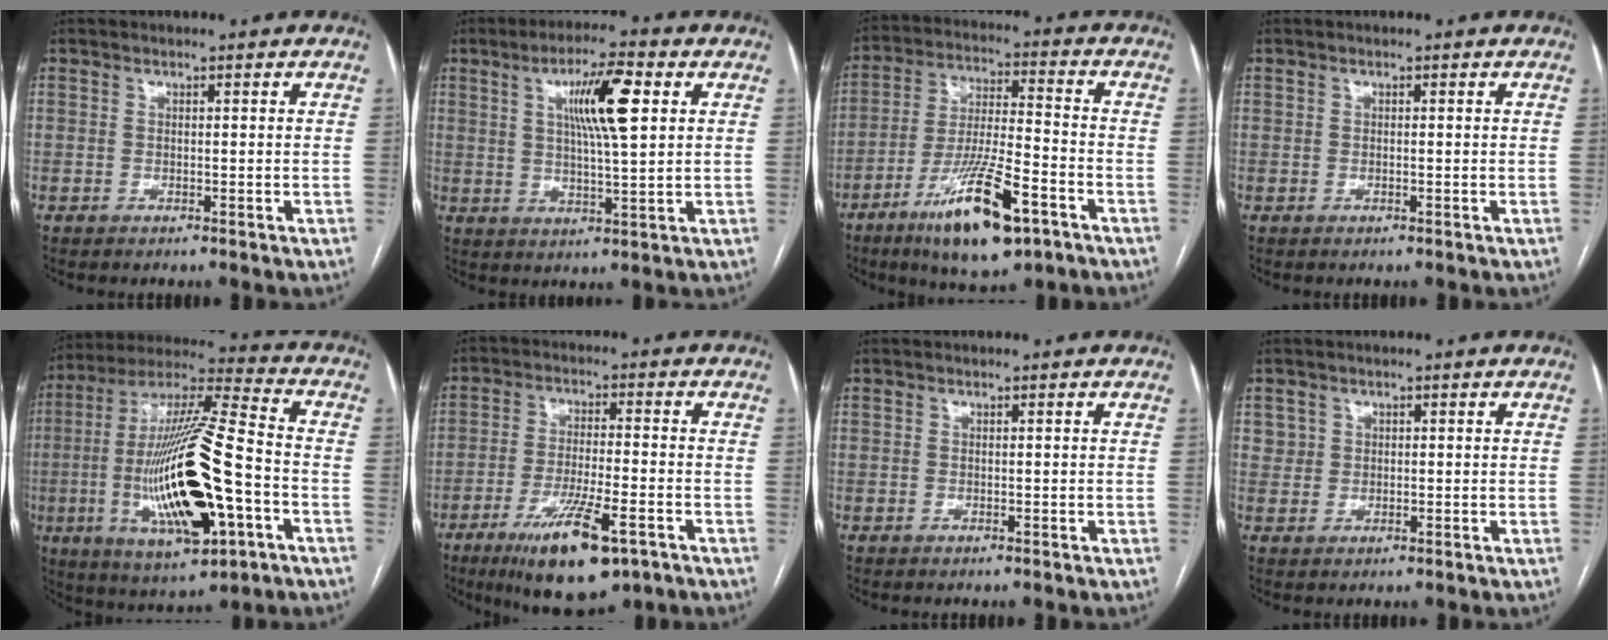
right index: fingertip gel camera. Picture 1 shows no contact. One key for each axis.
{"total": 9.8, "fx": 3.1, "fy": 1.1, "fz": 9.2, "tx": -0.160, "ty": 0.009, "tz": 0.052}
{"total": 15.4, "fx": -8.4, "fy": 2.9, "fz": 12.6, "tx": -0.235, "ty": -0.020, "tz": -0.141}
{"total": 0.0}
{"total": 23.4, "fx": -5.4, "fy": 4.4, "fz": 22.3, "tx": -0.455, "ty": -0.018, "tz": -0.087}
{"total": 12.9, "fx": -7.1, "fy": 2.6, "fz": 10.4, "tx": -0.183, "ty": -0.025, "tz": -0.111}
{"total": 0.0}
{"total": 2.0, "fx": 0.7, "fy": 1.9, "fz": 0.1, "tx": 0.012, "ty": 0.004, "tz": 0.008}